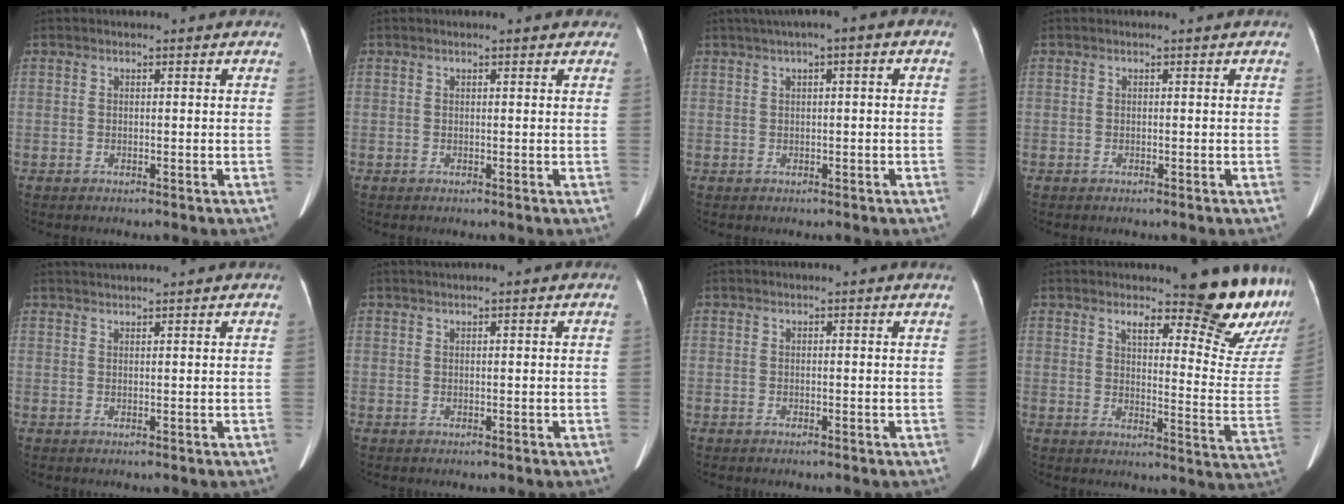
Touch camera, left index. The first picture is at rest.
{"total": 2.5, "force": [2.1, 0.6, 1.3], "torque": [-0.013, 0.014, 0.020]}
{"total": 4.3, "force": [1.8, 0.6, 3.9], "torque": [-0.059, 0.024, 0.025]}
{"total": 0.0}
{"total": 6.0, "force": [5.6, -0.7, 2.0], "torque": [-0.026, 0.033, 0.076]}
{"total": 3.3, "force": [2.8, -0.2, 1.8], "torque": [-0.020, 0.029, 0.042]}
{"total": 1.0, "force": [1.0, -0.2, 0.3], "torque": [-0.016, -0.004, 0.011]}
{"total": 16.8, "force": [14.4, 1.6, 8.4], "torque": [-0.098, -0.095, 0.161]}